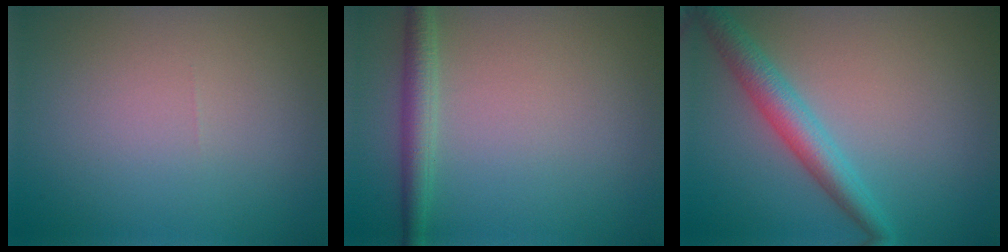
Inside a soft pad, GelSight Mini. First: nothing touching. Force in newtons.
{"total": 2.4, "press": 2.4, "slide": 0.1}
{"total": 3.7, "press": 3.7, "slide": 0.1}